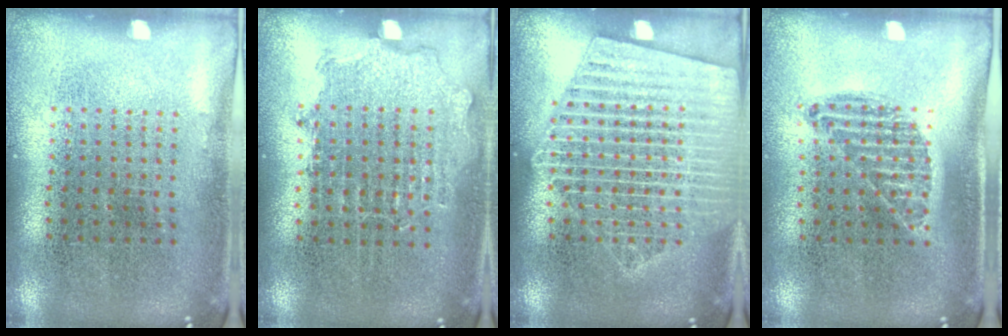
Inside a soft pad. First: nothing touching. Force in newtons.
{"total": 0.8, "press": 0.7, "slide": 0.3}
{"total": 3.9, "press": 3.8, "slide": 0.5}
{"total": 0.9, "press": 0.8, "slide": 0.4}